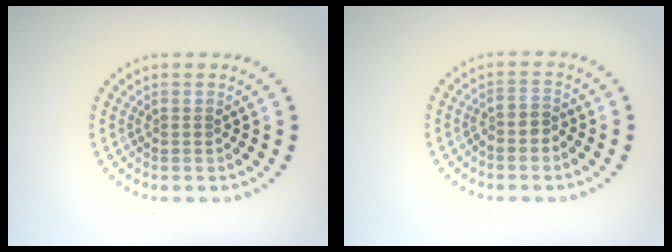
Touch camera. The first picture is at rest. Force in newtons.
{"total": 1.4, "press": 1.1, "slide": 0.8}